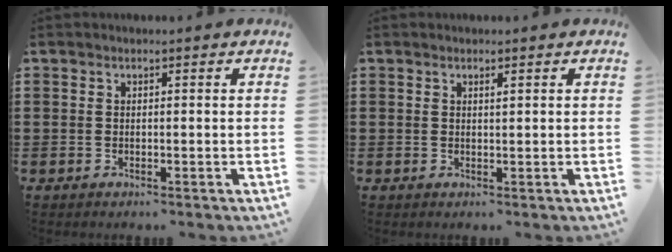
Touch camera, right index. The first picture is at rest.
{"total": 0.6, "force": [0.4, 0.1, 0.5], "torque": [-0.010, 0.000, 0.007]}